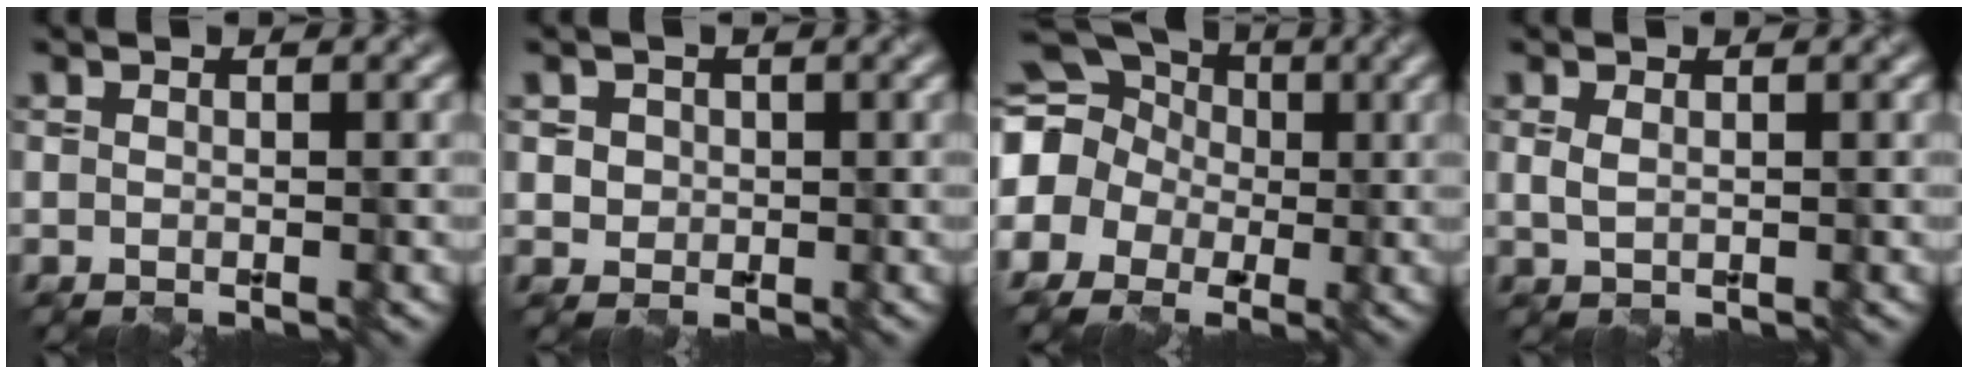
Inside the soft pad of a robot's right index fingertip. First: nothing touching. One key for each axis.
{"total": 1.8, "fx": 0.5, "fy": 1.6, "fz": 0.6, "tx": -0.008, "ty": 0.002, "tz": 0.020}
{"total": 15.2, "fx": 0.8, "fy": 13.9, "fz": 6.1, "tx": -0.157, "ty": 0.020, "tz": -0.047}
{"total": 1.0, "fx": 0.4, "fy": 0.5, "fz": 0.8, "tx": -0.021, "ty": -0.002, "tz": 0.010}